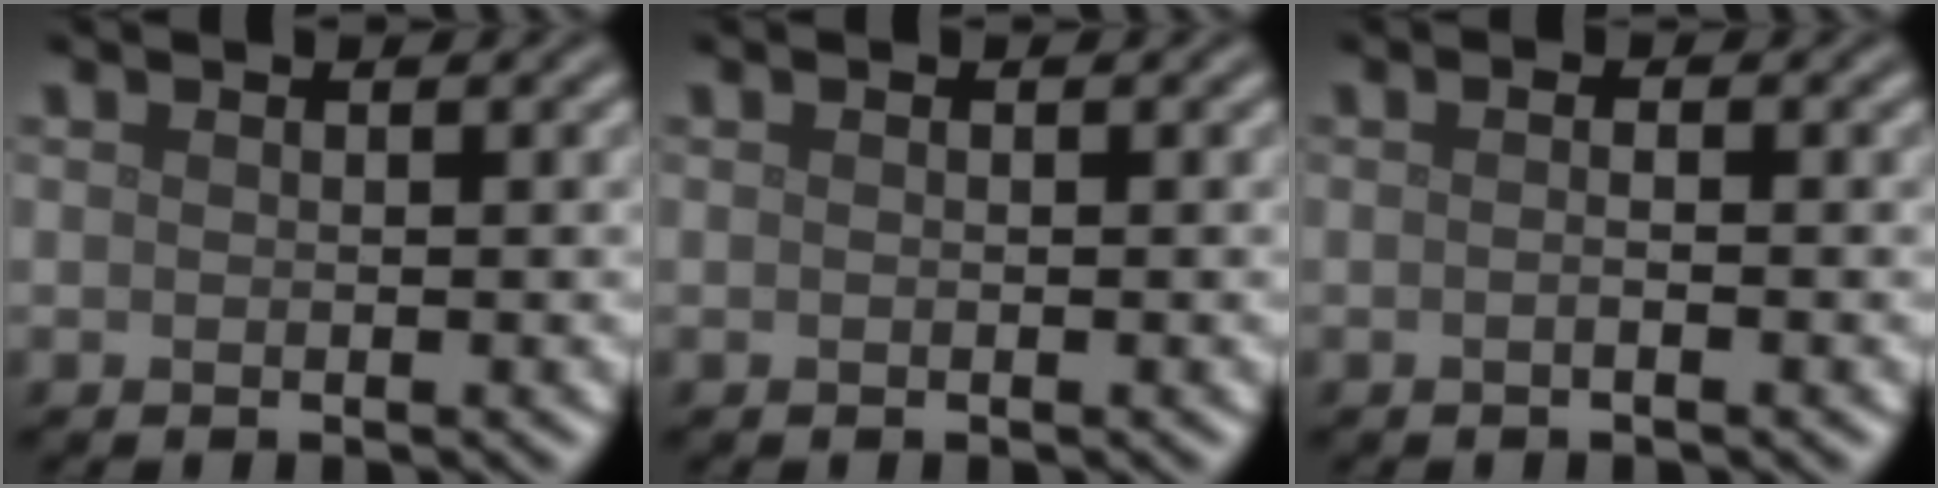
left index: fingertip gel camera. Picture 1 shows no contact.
{"total": 0.0}
{"total": 1.3, "force": [0.0, 0.5, 1.2], "torque": [-0.003, -0.009, -0.011]}